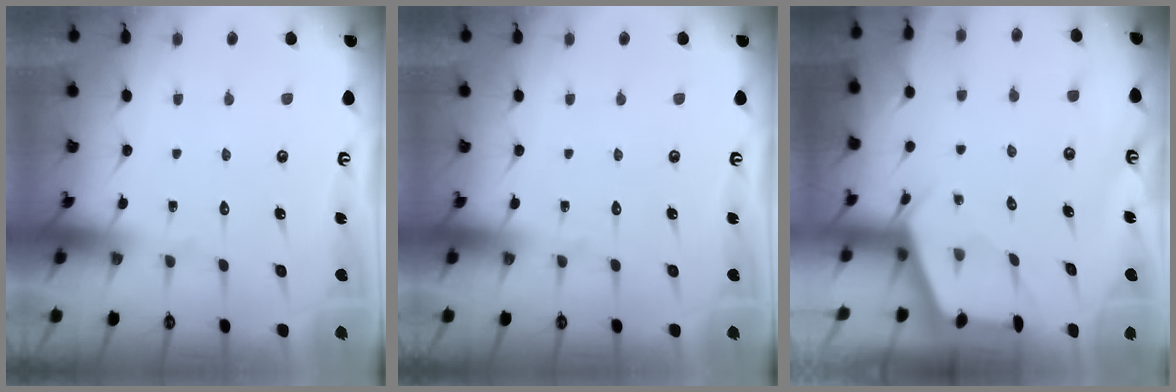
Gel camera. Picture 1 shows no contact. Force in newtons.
{"total": 0.0}
{"total": 2.6, "press": 2.5, "slide": 0.3}